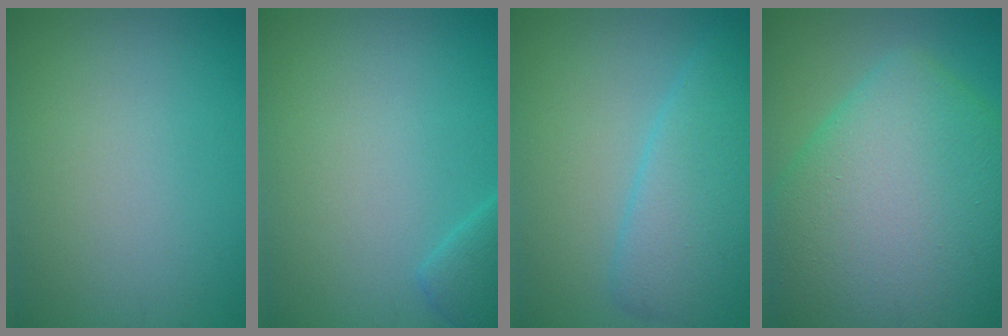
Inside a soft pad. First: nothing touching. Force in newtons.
{"total": 2.0, "press": 2.0, "slide": 0.1}
{"total": 5.4, "press": 5.4, "slide": 0.1}
{"total": 13.7, "press": 13.7, "slide": 0.6}